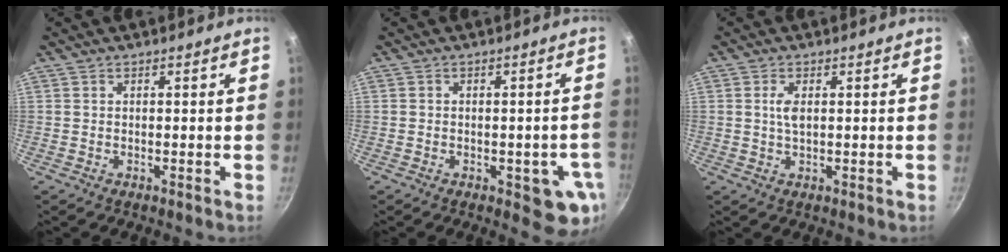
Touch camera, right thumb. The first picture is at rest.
{"total": 7.7, "force": [-2.3, 3.7, 6.3], "torque": [-0.040, 0.003, -0.028]}
{"total": 2.6, "force": [0.6, 1.2, 2.3], "torque": [-0.044, 0.000, 0.013]}